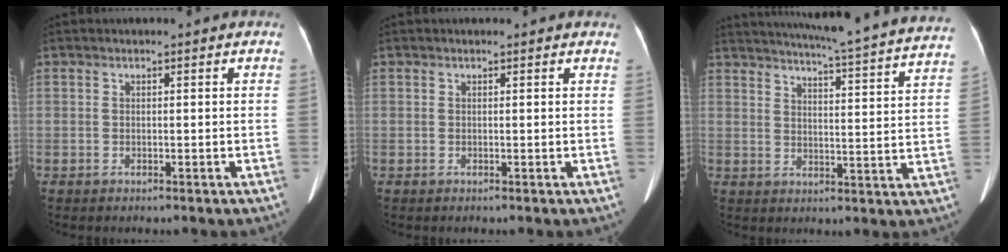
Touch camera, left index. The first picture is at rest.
{"total": 1.8, "force": [1.5, 0.6, 0.6], "torque": [-0.012, 0.008, 0.007]}
{"total": 26.3, "force": [24.3, 0.0, 10.1], "torque": [-0.160, -0.067, 0.288]}